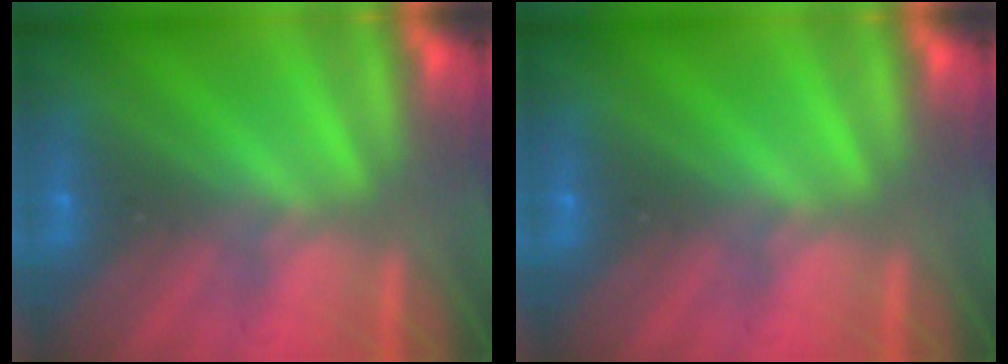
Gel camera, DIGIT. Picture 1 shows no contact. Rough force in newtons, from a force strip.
{"total": 0.0}